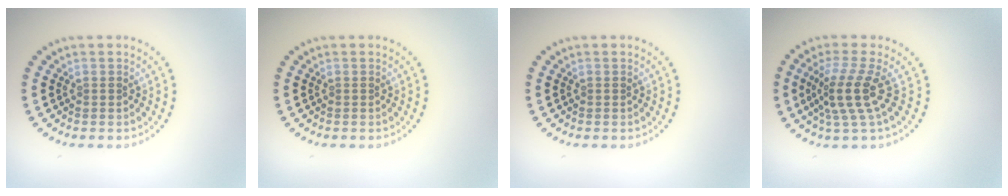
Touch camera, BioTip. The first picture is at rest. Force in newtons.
{"total": 0.0}
{"total": 0.0}
{"total": 3.7, "press": 2.7, "slide": 2.6}